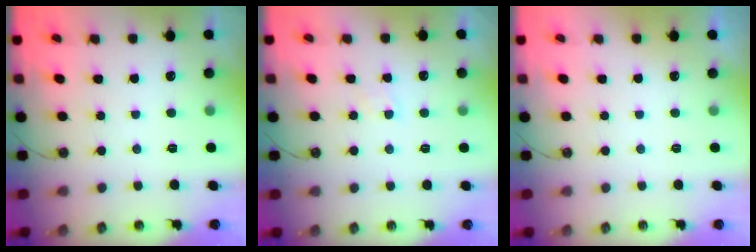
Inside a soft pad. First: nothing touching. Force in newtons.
{"total": 2.8, "press": 2.8, "slide": 0.3}
{"total": 0.0}